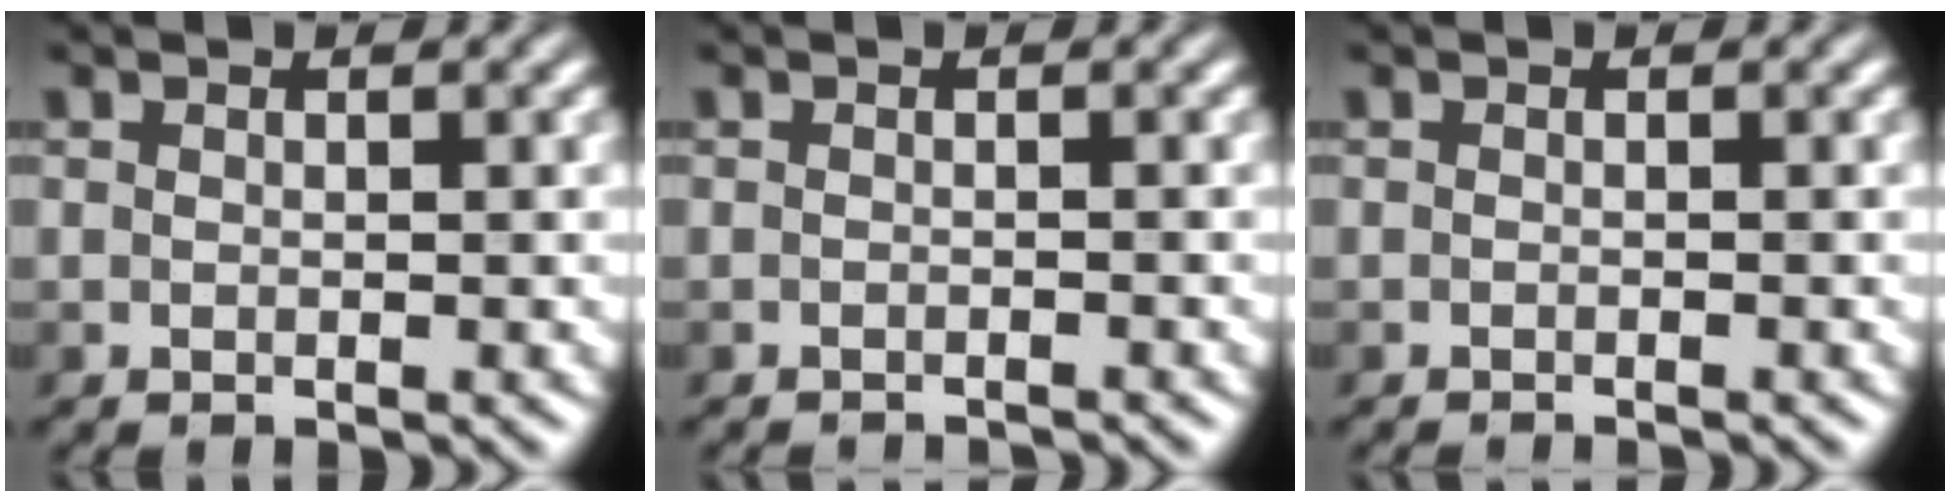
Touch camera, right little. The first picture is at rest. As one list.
[{"total": 2.1, "force": [-2.0, 0.2, 0.6], "torque": [0.002, -0.002, -0.034]}, {"total": 1.2, "force": [-1.1, 0.3, 0.5], "torque": [0.005, -0.003, -0.019]}]